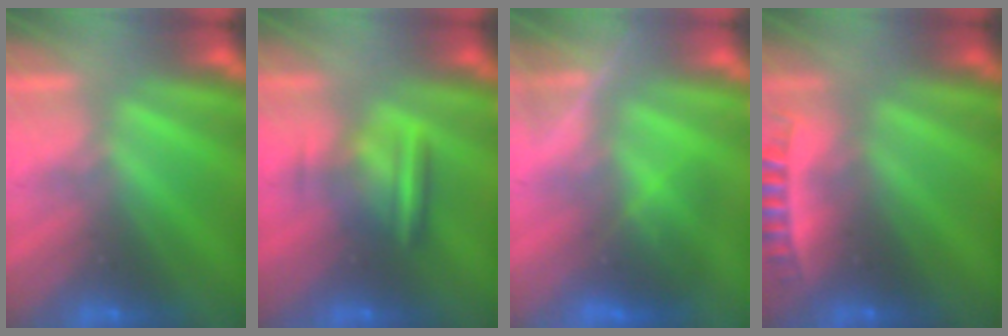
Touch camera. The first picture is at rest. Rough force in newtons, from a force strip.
{"total": 8.4}
{"total": 4.4}
{"total": 2.4}